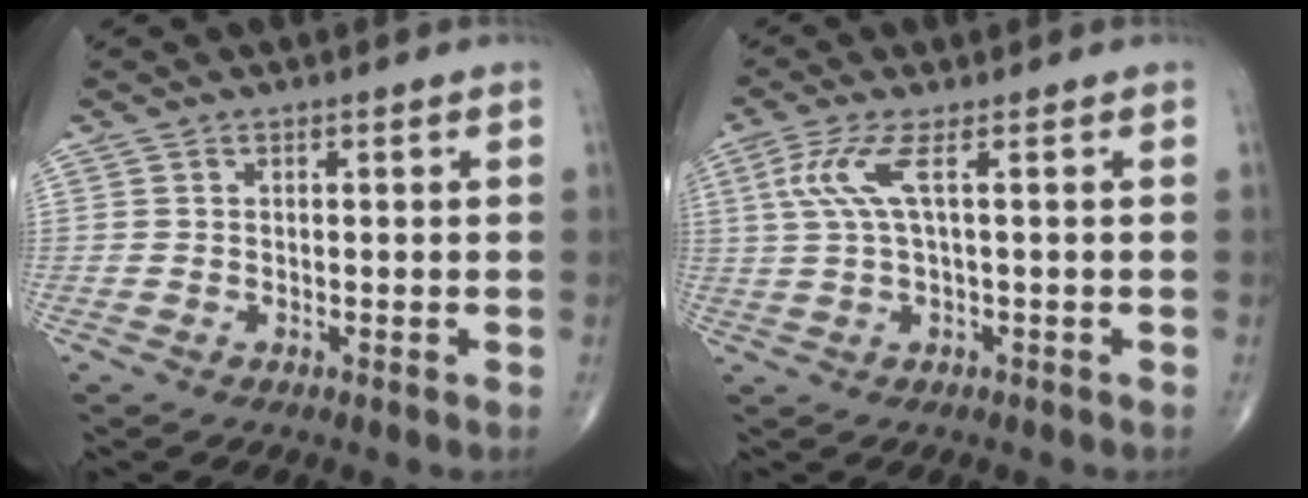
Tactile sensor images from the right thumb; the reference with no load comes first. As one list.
[{"total": 5.3, "force": [1.4, 0.6, 5.1], "torque": [-0.144, 0.008, 0.034]}]